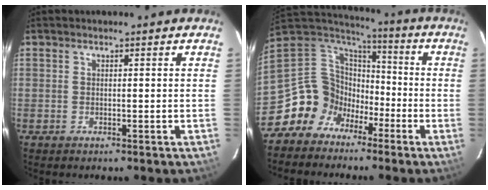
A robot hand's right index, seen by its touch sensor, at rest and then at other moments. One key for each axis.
{"total": 13.2, "fx": -7.3, "fy": 10.6, "fz": 2.8, "tx": -0.082, "ty": 0.036, "tz": -0.141}